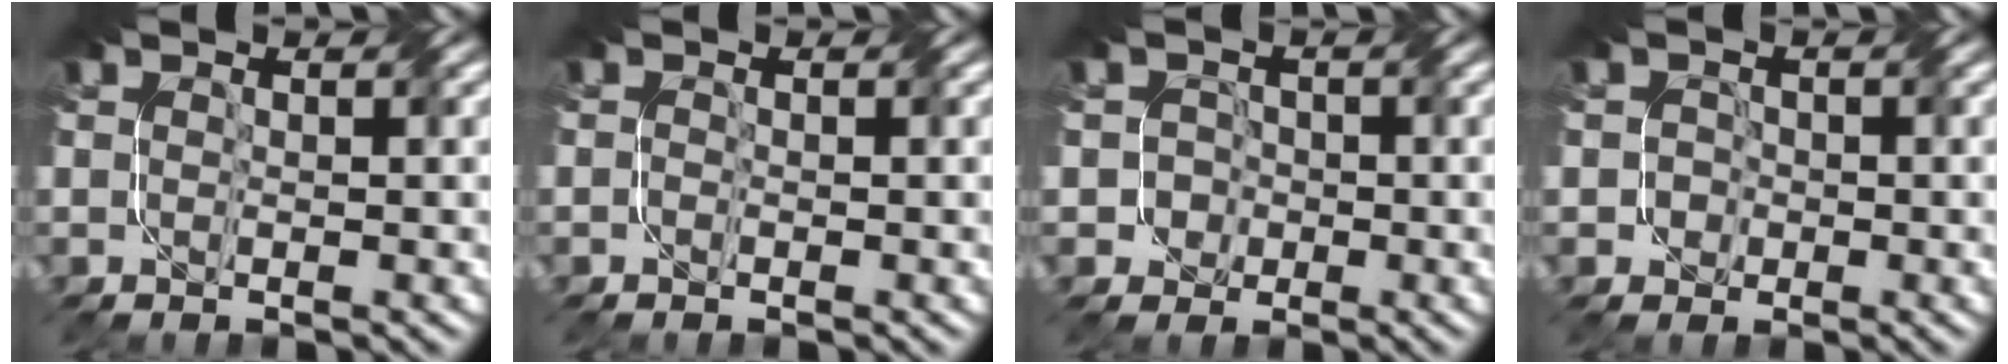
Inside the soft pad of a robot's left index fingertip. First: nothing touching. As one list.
[{"total": 0.6, "force": [-0.6, -0.2, 0.0], "torque": [0.002, 0.001, -0.016]}, {"total": 2.4, "force": [-1.2, 2.1, 0.1], "torque": [0.016, 0.019, -0.031]}, {"total": 1.3, "force": [-0.6, 1.1, 0.2], "torque": [0.011, 0.010, -0.016]}]